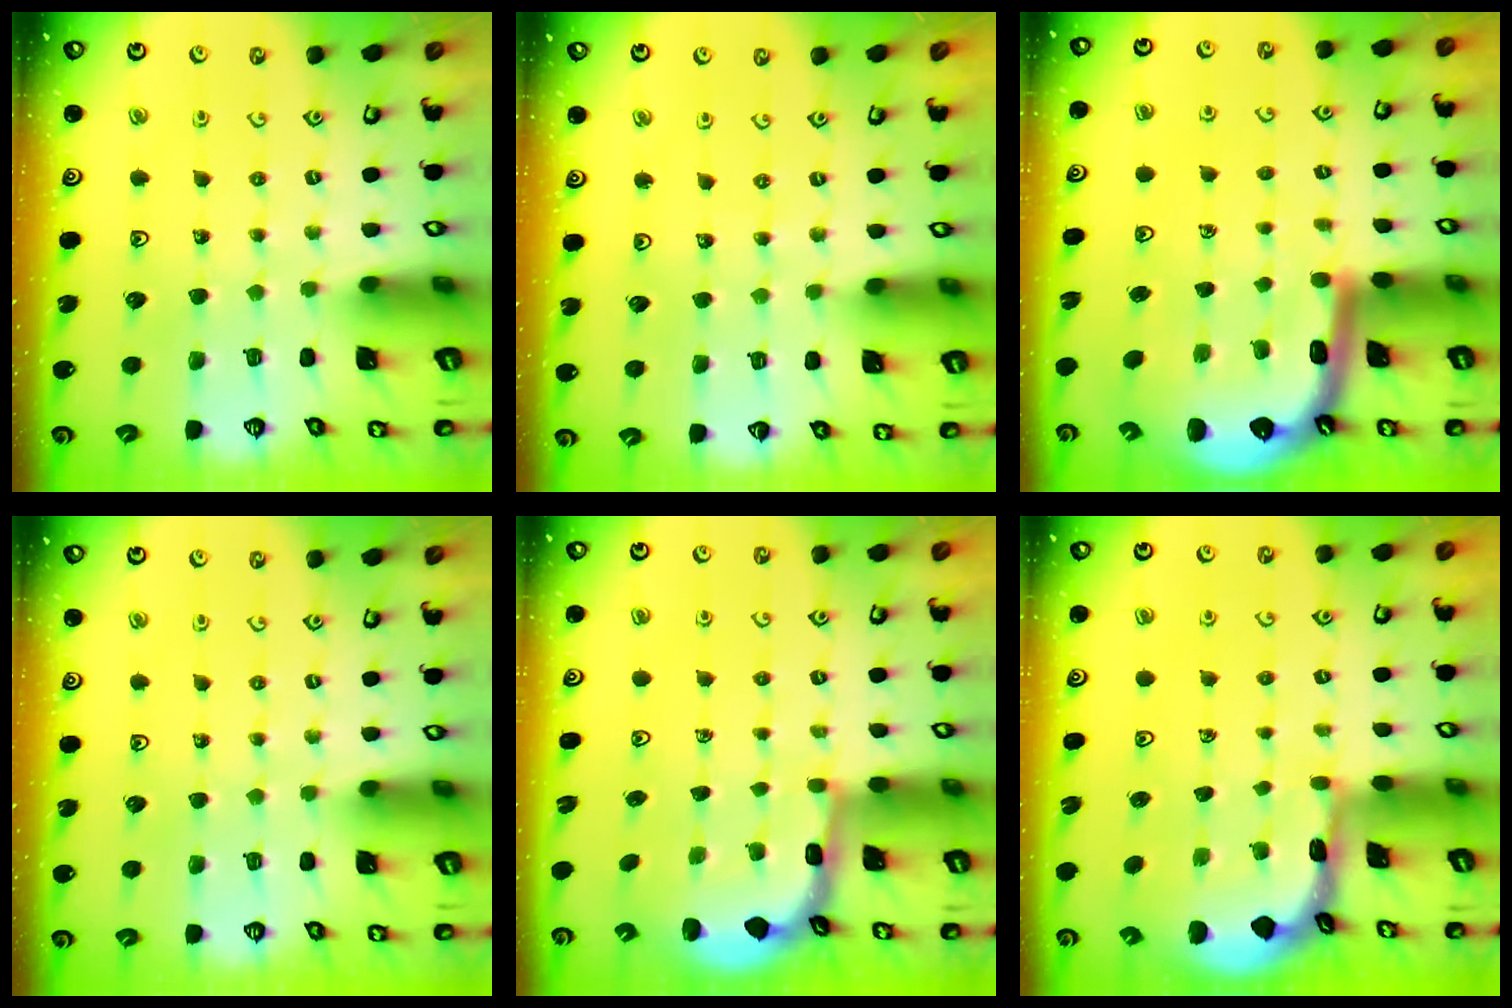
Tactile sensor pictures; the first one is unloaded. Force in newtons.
{"total": 2.7, "press": 2.7, "slide": 0.3}
{"total": 7.2, "press": 6.9, "slide": 1.9}
{"total": 0.0}
{"total": 2.7, "press": 2.1, "slide": 1.7}
{"total": 1.5, "press": 1.5, "slide": 0.1}